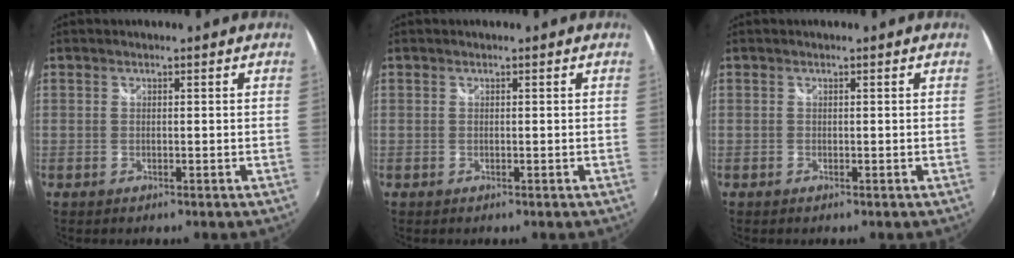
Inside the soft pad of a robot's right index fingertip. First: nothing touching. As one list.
[{"total": 0.0}, {"total": 0.0}]